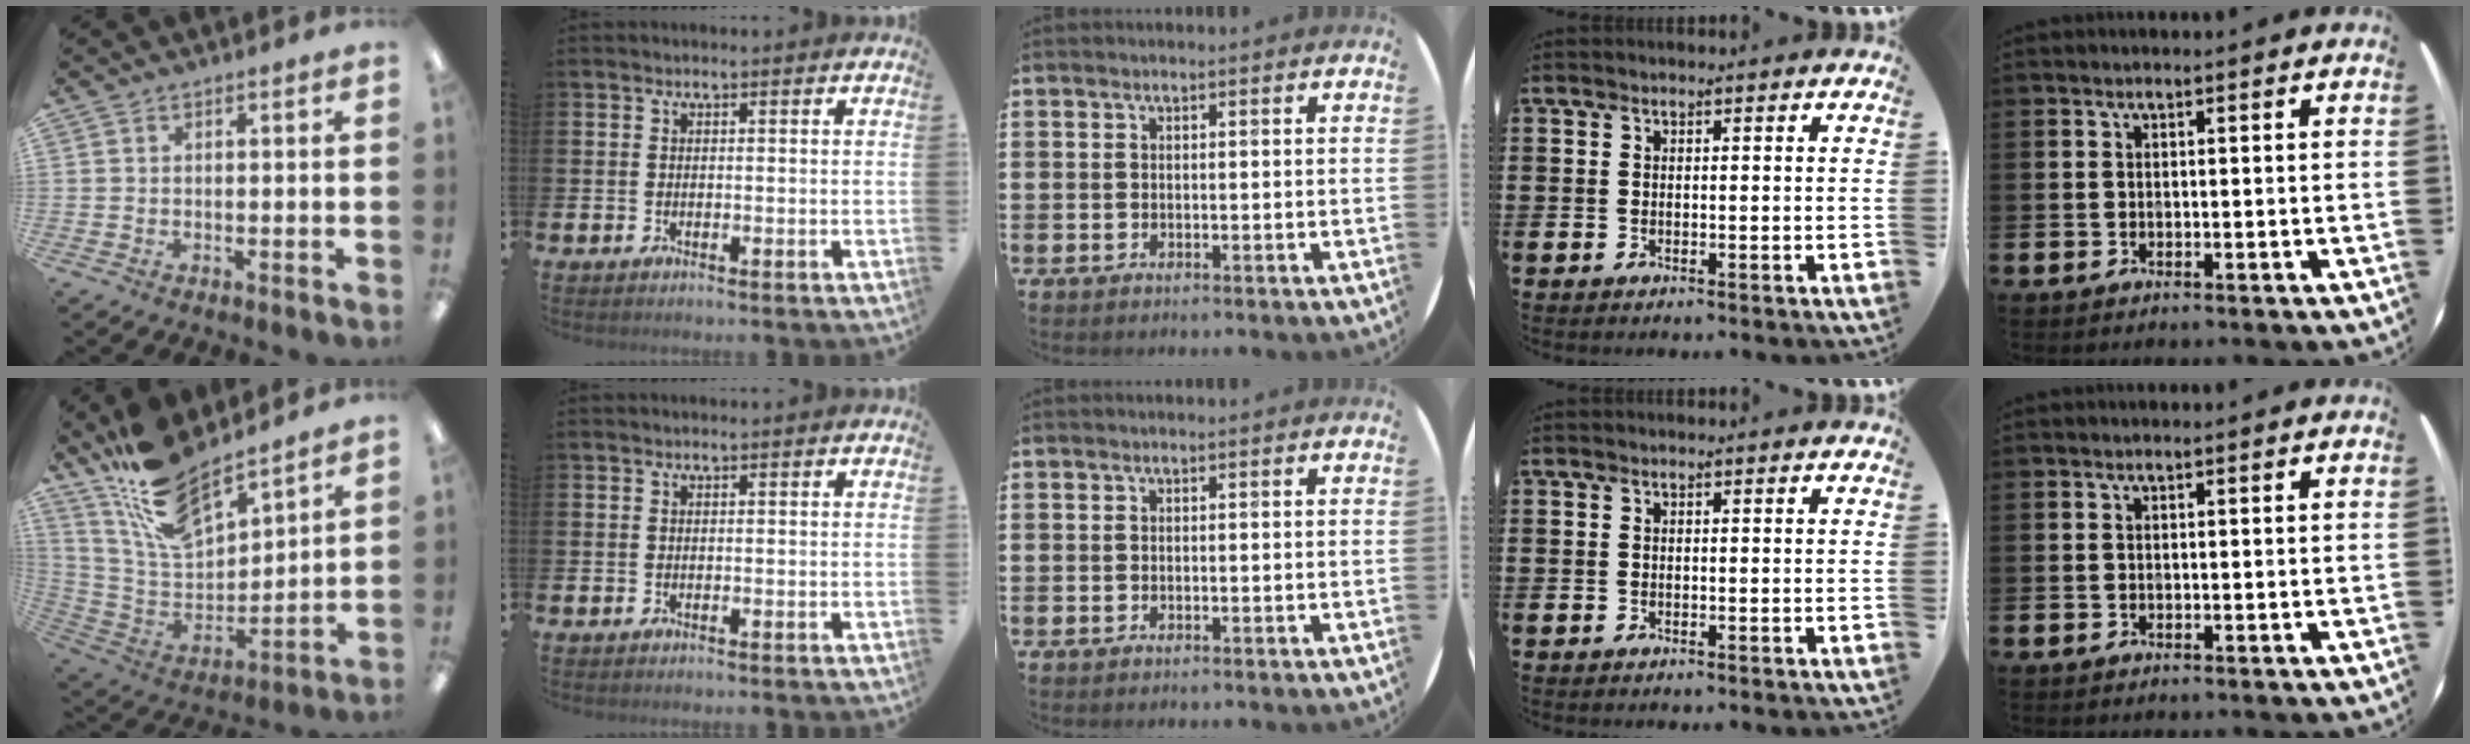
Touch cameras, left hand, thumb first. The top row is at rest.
{"thumb": {"total": 17.8, "force": [14.7, 6.2, 7.9], "torque": [-0.180, -0.086, 0.269]}}